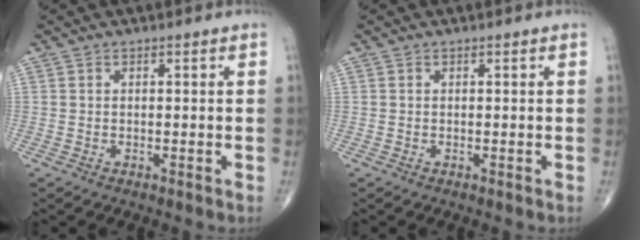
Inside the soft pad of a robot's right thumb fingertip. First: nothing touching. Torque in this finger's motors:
{"motor_torque": [0.21, -0.02, -0.02, -0.14, 0.02]}